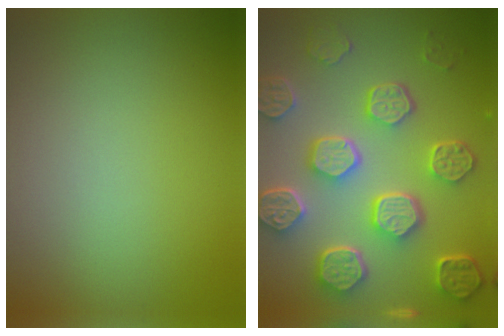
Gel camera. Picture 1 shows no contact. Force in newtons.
{"total": 8.6, "press": 6.5, "slide": 5.7}